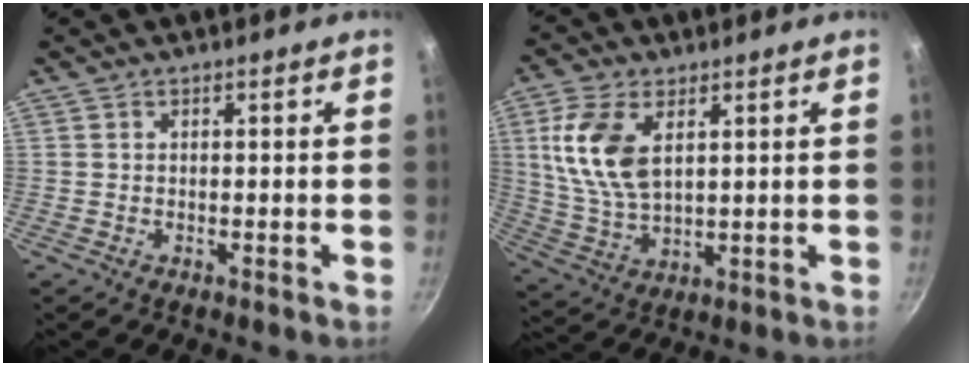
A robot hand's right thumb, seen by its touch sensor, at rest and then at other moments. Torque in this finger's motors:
{"motor_torque": [1.25, 1.87, 1.18, 0.09, 0.41]}